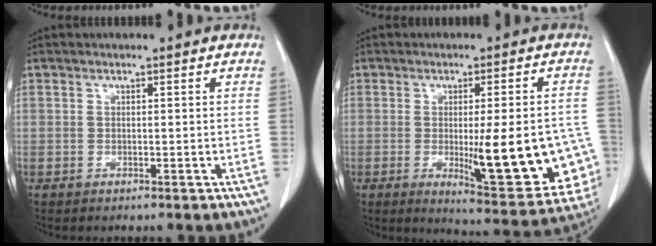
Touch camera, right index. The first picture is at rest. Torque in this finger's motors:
{"motor_torque": [1.51, -0.26, 0.38, 0.08]}